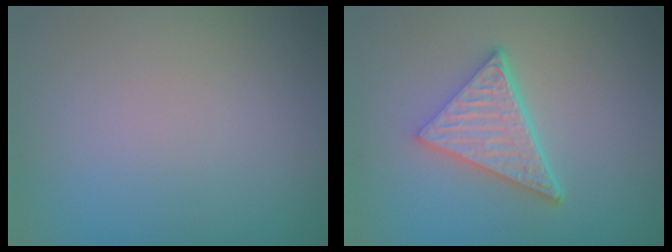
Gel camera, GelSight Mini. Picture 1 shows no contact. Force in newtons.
{"total": 5.3, "press": 3.9, "slide": 3.6}